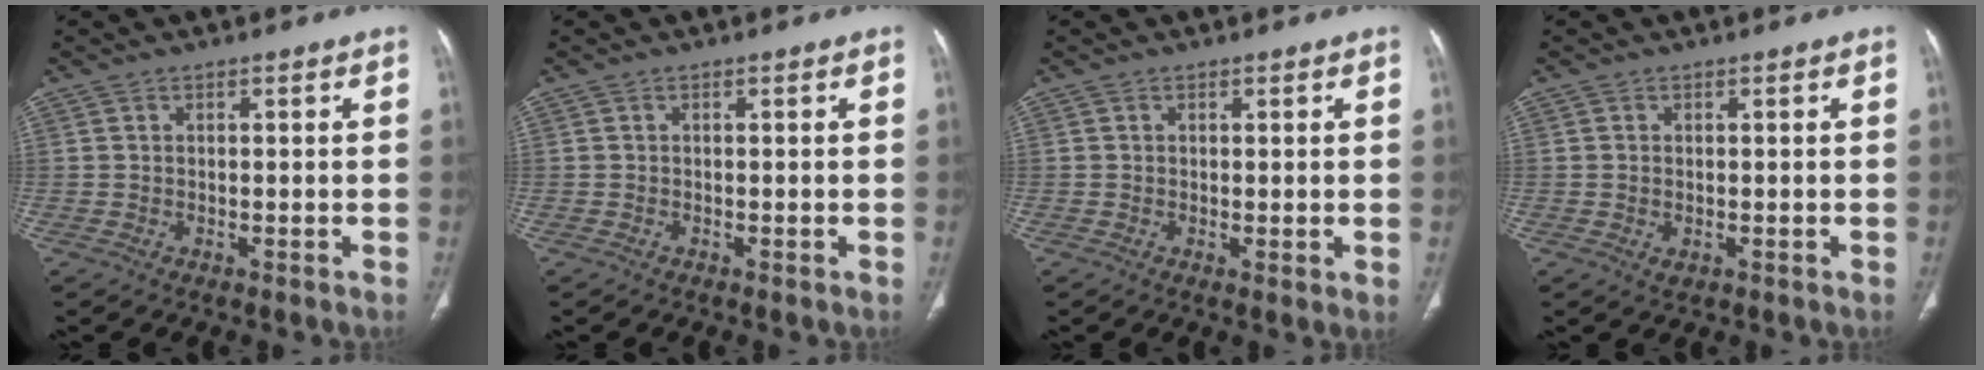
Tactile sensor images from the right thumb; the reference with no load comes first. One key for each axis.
{"total": 0.0}
{"total": 1.3, "fx": 0.0, "fy": 0.2, "fz": 1.3, "tx": -0.028, "ty": -0.008, "tz": 0.000}
{"total": 1.3, "fx": -0.3, "fy": 0.8, "fz": 1.0, "tx": -0.021, "ty": -0.003, "tz": -0.002}